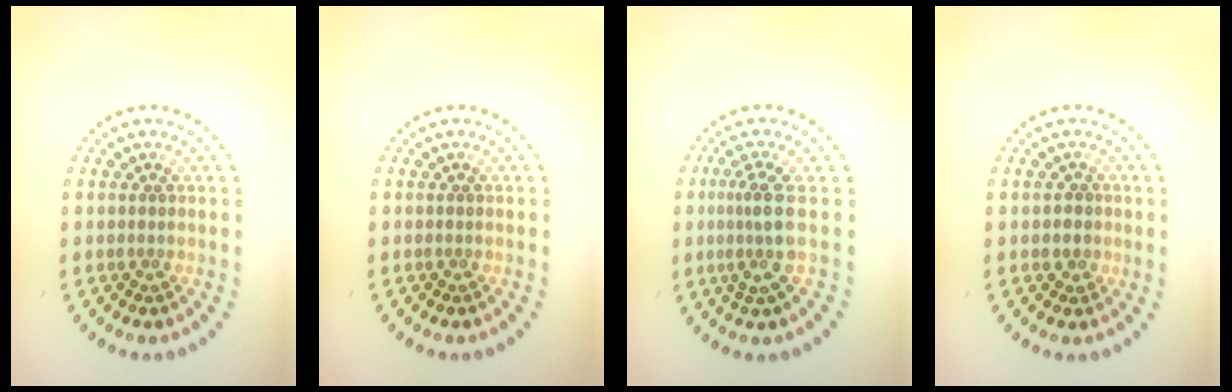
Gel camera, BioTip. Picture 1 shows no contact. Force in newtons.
{"total": 0.0}
{"total": 2.9, "press": 2.1, "slide": 2.0}
{"total": 1.0, "press": 0.8, "slide": 0.5}